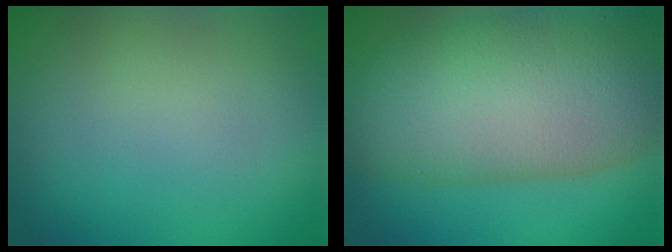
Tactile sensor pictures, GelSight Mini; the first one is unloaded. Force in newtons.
{"total": 13.4, "press": 13.3, "slide": 0.8}